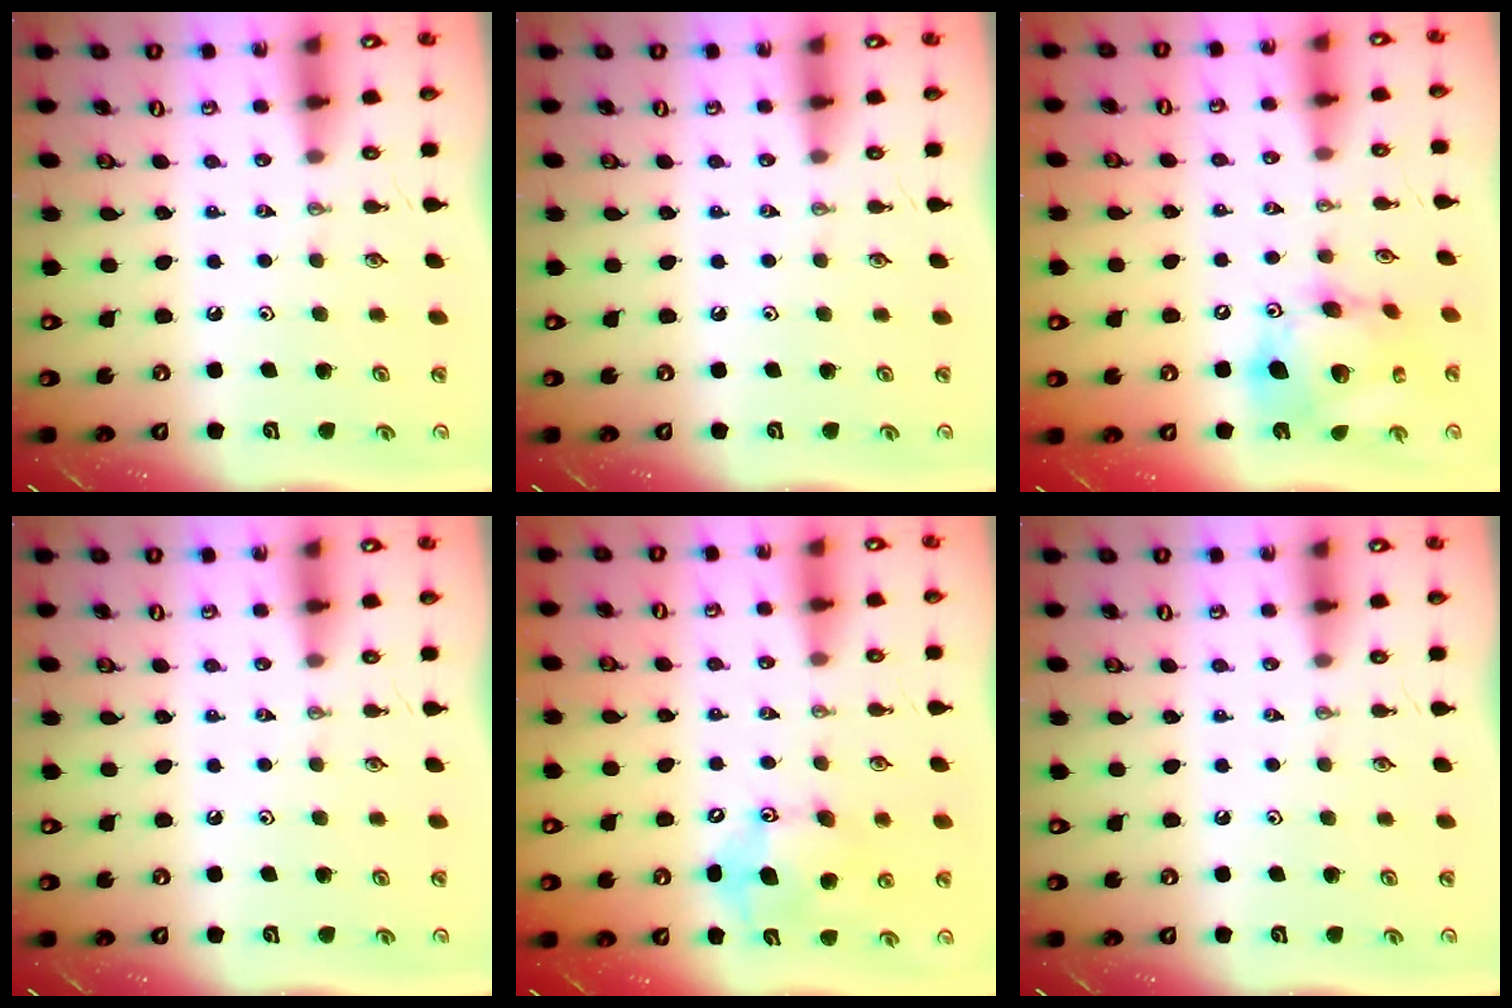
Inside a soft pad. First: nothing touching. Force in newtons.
{"total": 0.0}
{"total": 17.4, "press": 17.3, "slide": 2.2}
{"total": 0.0}
{"total": 11.8, "press": 11.6, "slide": 1.9}
{"total": 0.0}